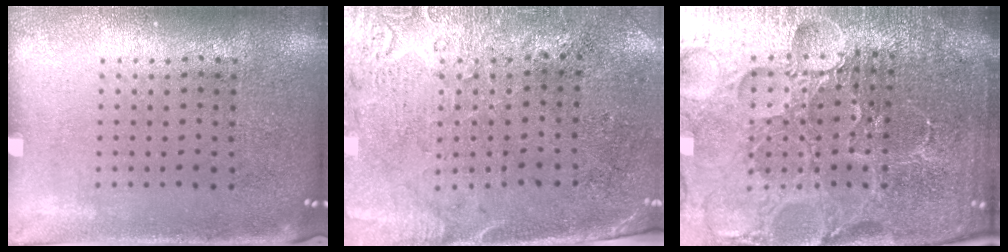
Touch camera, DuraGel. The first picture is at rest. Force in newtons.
{"total": 2.8, "press": 2.4, "slide": 1.4}
{"total": 6.7, "press": 5.9, "slide": 3.2}